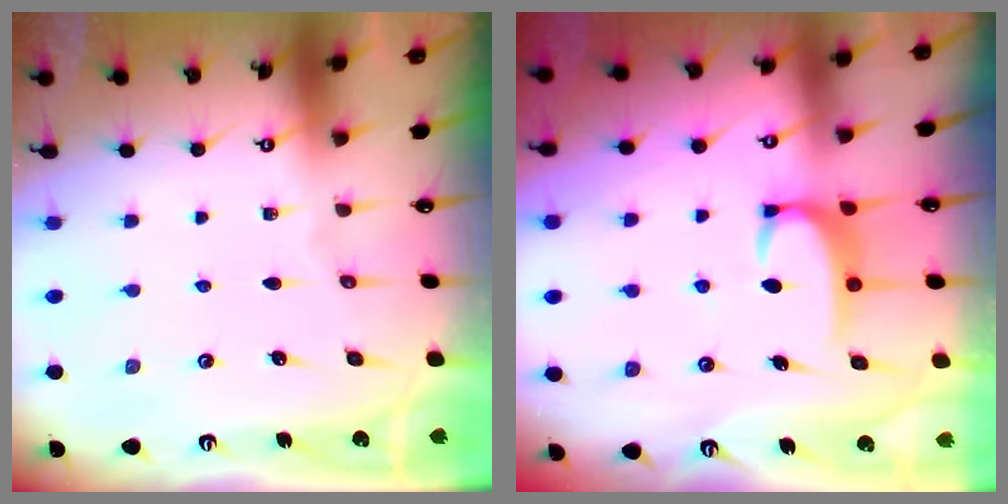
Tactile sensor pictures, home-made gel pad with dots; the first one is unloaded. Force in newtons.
{"total": 3.6, "press": 3.6, "slide": 0.5}